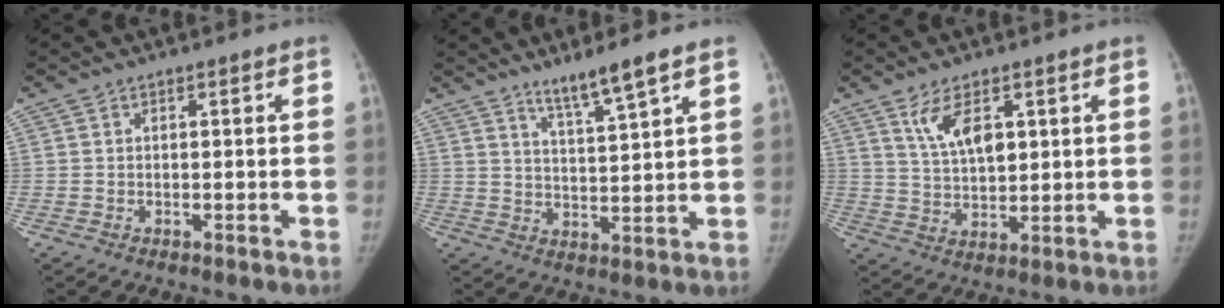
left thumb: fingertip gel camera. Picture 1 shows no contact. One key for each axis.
{"total": 6.4, "fx": 4.9, "fy": -0.4, "fz": 4.2, "tx": -0.072, "ty": -0.040, "tz": 0.094}
{"total": 7.6, "fx": 3.5, "fy": 3.7, "fz": 5.6, "tx": -0.087, "ty": -0.019, "tz": 0.073}